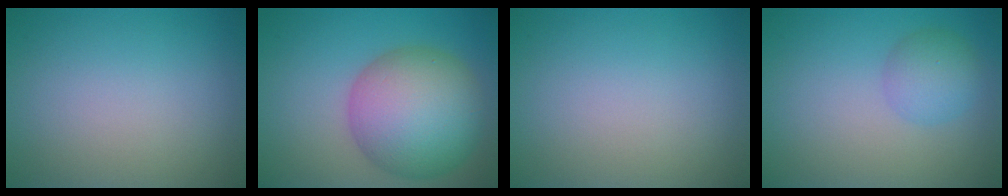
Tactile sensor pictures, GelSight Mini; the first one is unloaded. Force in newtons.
{"total": 10.5, "press": 10.5, "slide": 0.3}
{"total": 0.0}
{"total": 2.8, "press": 2.8, "slide": 0.1}